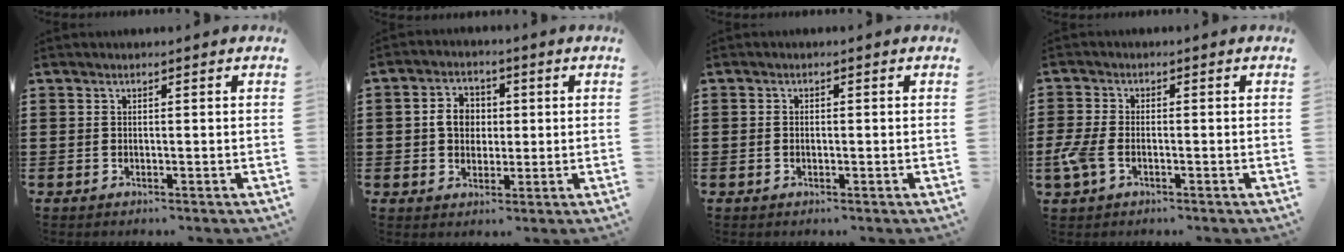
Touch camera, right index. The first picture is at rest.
{"total": 5.1, "force": [0.2, 4.3, 2.7], "torque": [-0.066, 0.017, 0.000]}
{"total": 0.7, "force": [-0.2, 0.4, 0.6], "torque": [-0.013, 0.000, -0.003]}
{"total": 4.1, "force": [-1.7, 2.0, 3.2], "torque": [-0.085, -0.010, -0.036]}